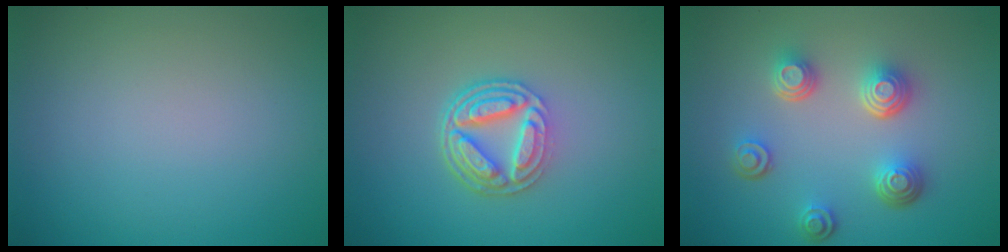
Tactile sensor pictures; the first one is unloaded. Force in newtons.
{"total": 5.0, "press": 3.7, "slide": 3.3}
{"total": 4.5, "press": 3.5, "slide": 2.8}